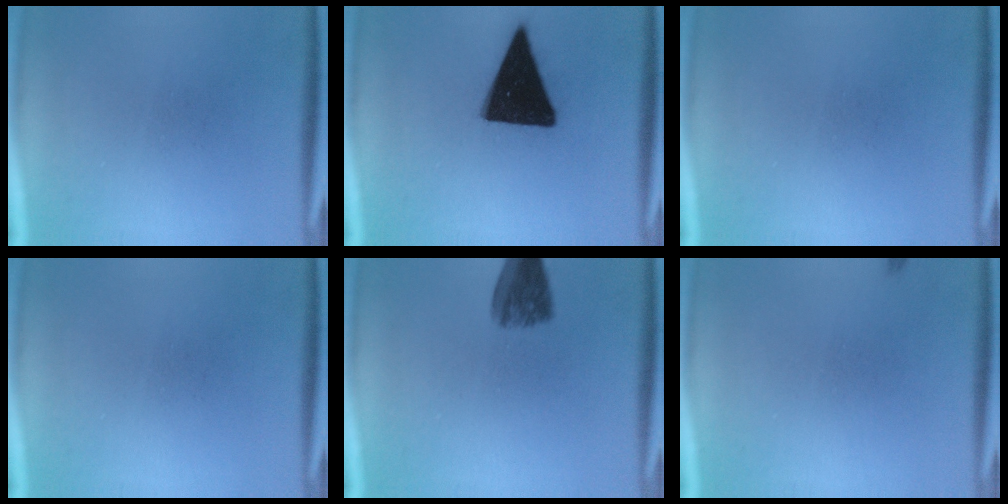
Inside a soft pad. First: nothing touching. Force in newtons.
{"total": 19.4}
{"total": 0.0}
{"total": 0.0}
{"total": 6.5}
{"total": 0.5}